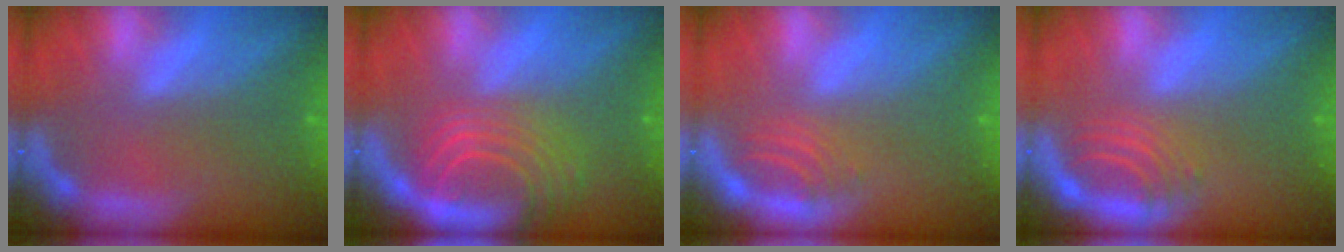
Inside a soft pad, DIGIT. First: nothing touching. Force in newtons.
{"total": 9.5}
{"total": 2.5}
{"total": 4.0}